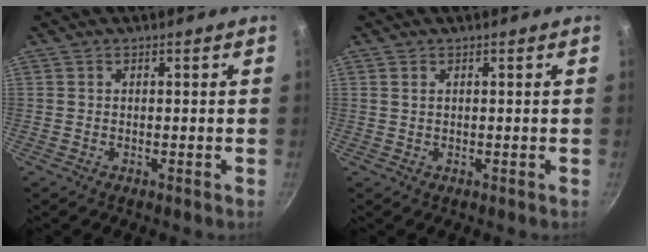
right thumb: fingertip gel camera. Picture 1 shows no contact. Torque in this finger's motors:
{"motor_torque": [-0.15, 0.04, 0.13, 0.66, -0.02]}